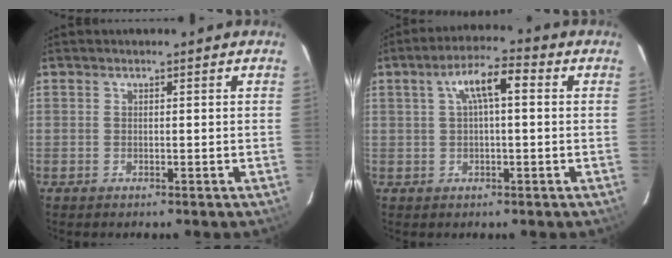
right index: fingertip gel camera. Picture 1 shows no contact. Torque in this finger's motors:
{"motor_torque": [0.44, -0.27, 0.46, 0.10]}